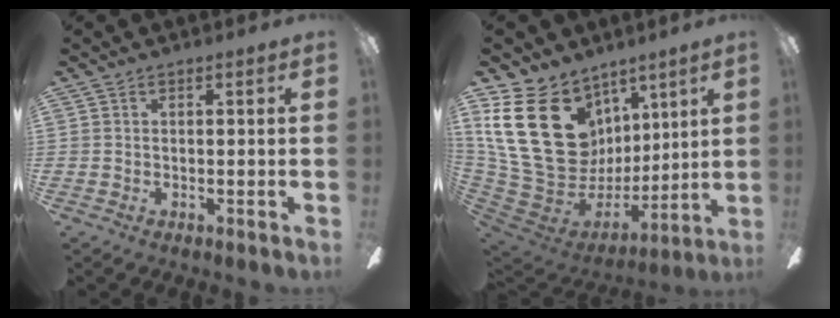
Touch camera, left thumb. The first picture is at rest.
{"total": 28.4, "force": [8.6, 21.0, 17.1], "torque": [-0.358, -0.041, 0.187]}